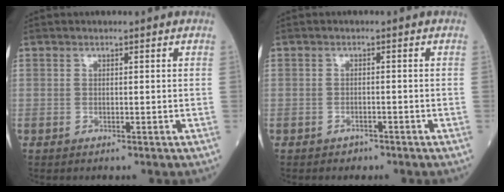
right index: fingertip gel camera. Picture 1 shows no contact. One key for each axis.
{"total": 1.3, "fx": -1.1, "fy": 0.7, "fz": 0.1, "tx": -0.005, "ty": 0.002, "tz": -0.017}